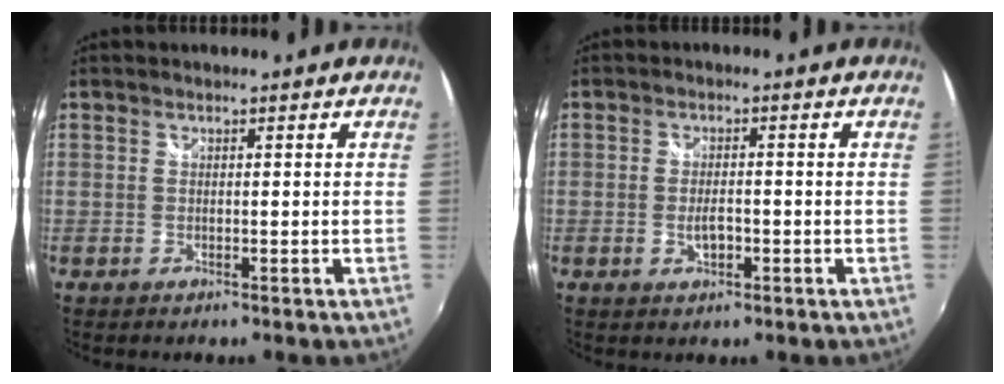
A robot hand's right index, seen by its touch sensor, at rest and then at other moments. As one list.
[{"total": 3.2, "force": [-1.1, 1.4, 2.7], "torque": [-0.050, -0.003, -0.019]}]